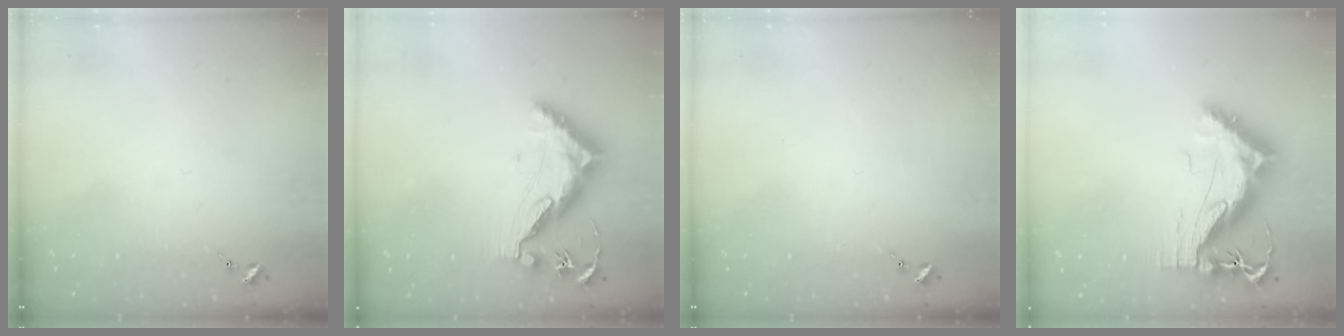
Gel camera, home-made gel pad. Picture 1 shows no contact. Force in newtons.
{"total": 11.5, "press": 11.4, "slide": 0.7}
{"total": 0.0}
{"total": 11.9, "press": 11.9, "slide": 1.0}